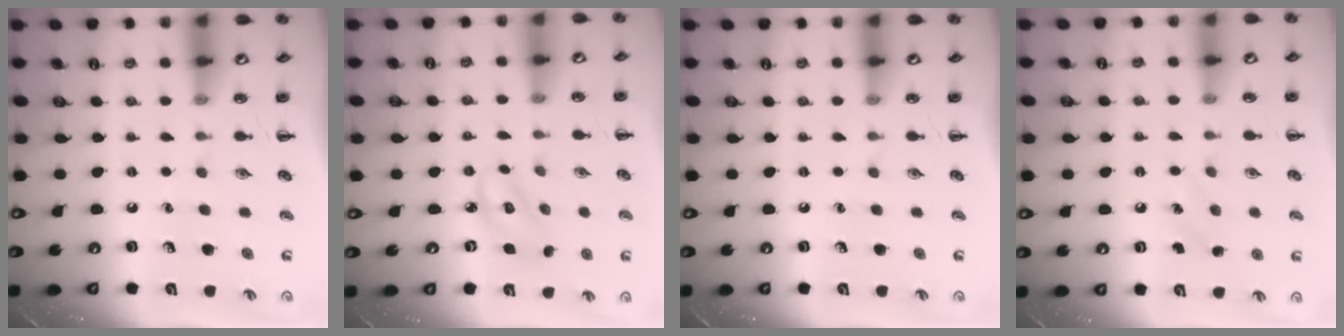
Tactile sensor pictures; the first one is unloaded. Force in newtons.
{"total": 3.3, "press": 3.3, "slide": 0.6}
{"total": 0.0}
{"total": 6.4, "press": 6.1, "slide": 1.8}